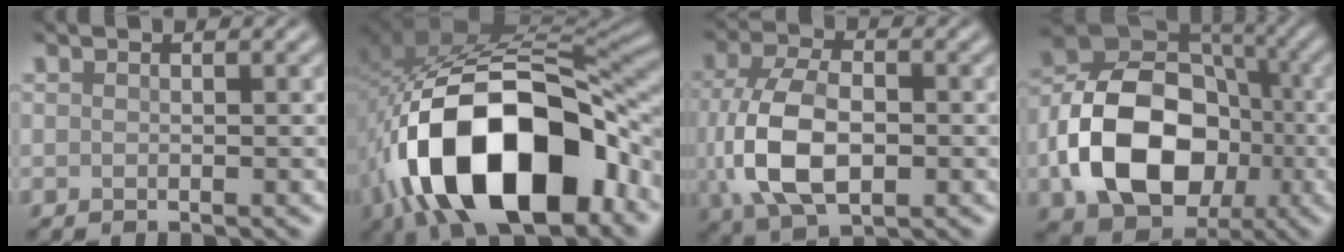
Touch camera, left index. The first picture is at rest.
{"total": 17.6, "force": [-6.7, 9.4, 13.2], "torque": [-0.212, -0.016, -0.106]}
{"total": 9.0, "force": [-1.1, 5.6, 7.0], "torque": [-0.160, -0.009, -0.018]}
{"total": 12.8, "force": [-2.9, 9.4, 8.1], "torque": [-0.146, 0.000, -0.062]}